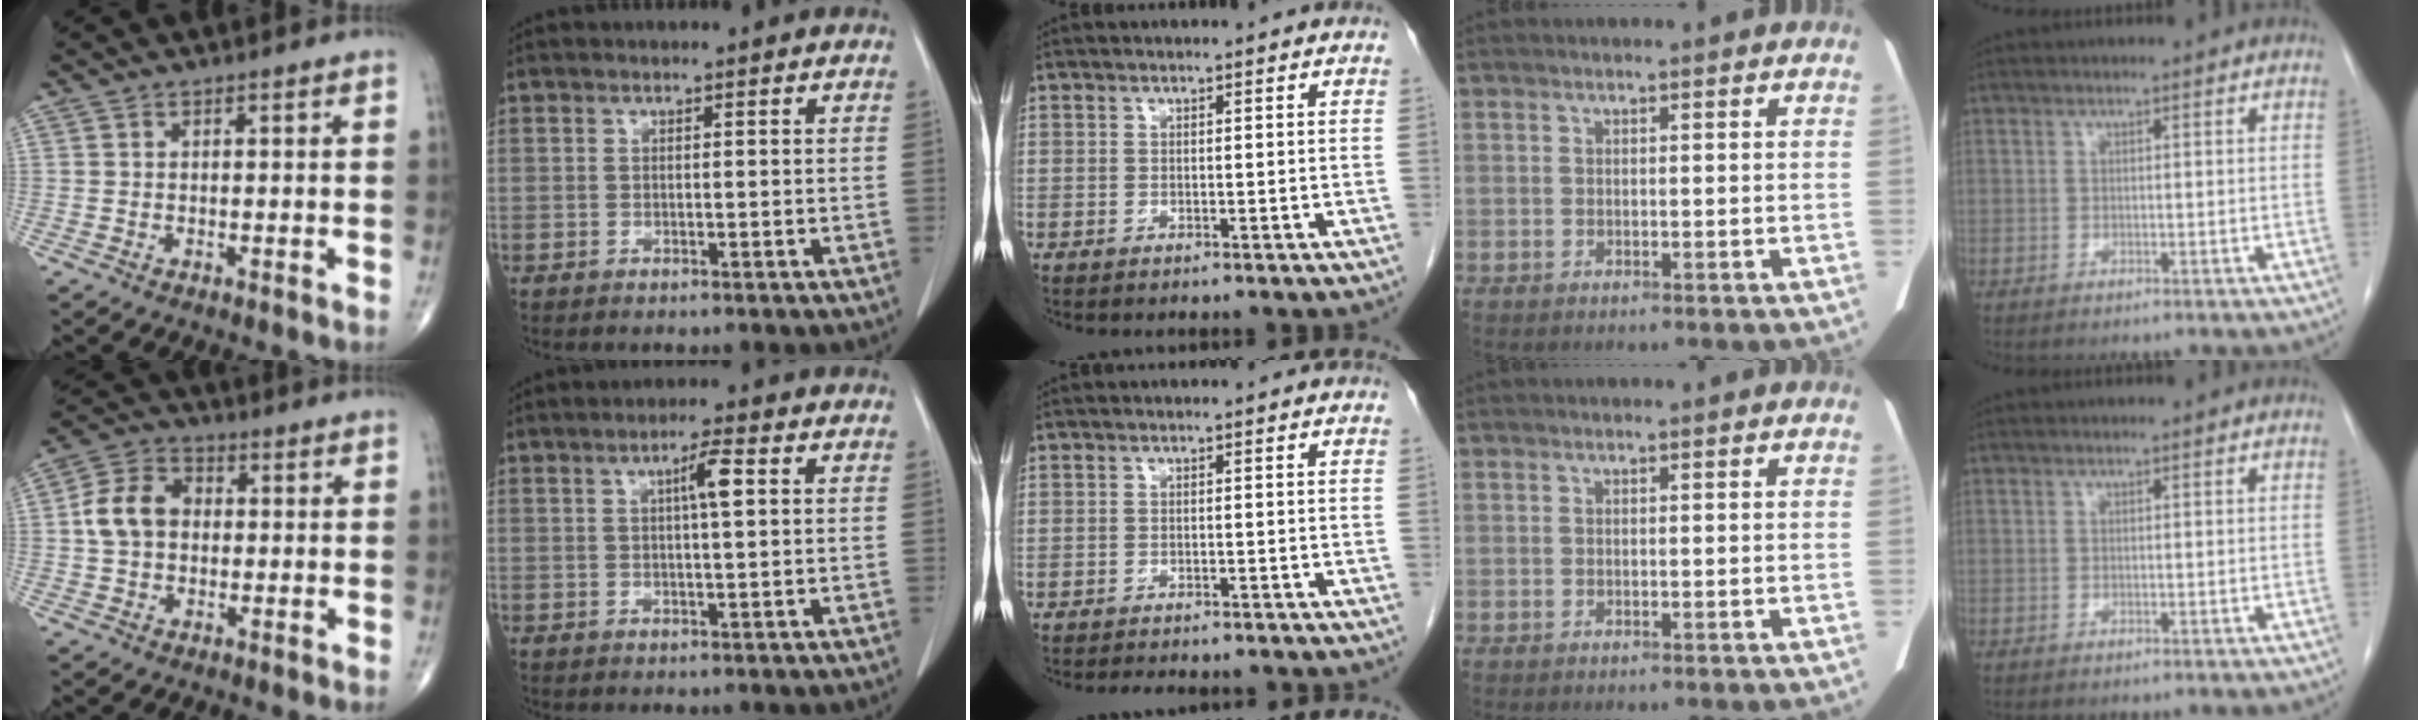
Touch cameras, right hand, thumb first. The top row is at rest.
{"thumb": {"total": 8.8, "force": [0.3, 6.7, 5.7], "torque": [-0.098, 0.025, -0.003]}, "index": {"total": 3.8, "force": [1.0, 0.1, 3.7], "torque": [-0.063, 0.004, 0.015]}, "middle": {"total": 7.4, "force": [-6.6, 1.9, 2.6], "torque": [-0.034, 0.000, -0.082]}}